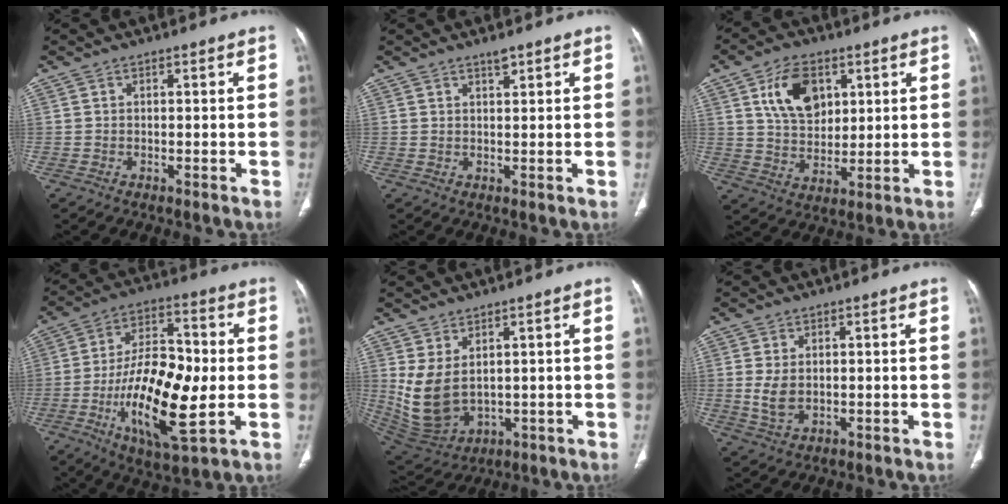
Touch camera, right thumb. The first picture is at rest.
{"total": 1.6, "force": [1.3, 0.4, 0.8], "torque": [-0.004, -0.008, 0.024]}
{"total": 11.4, "force": [4.4, 7.5, 7.4], "torque": [-0.100, -0.017, 0.085]}
{"total": 20.2, "force": [-3.7, 8.0, 18.2], "torque": [-0.313, 0.012, -0.058]}
{"total": 9.9, "force": [2.0, 6.3, 7.5], "torque": [-0.138, -0.016, 0.068]}
{"total": 4.7, "force": [0.3, 3.1, 3.5], "torque": [-0.065, -0.005, 0.014]}